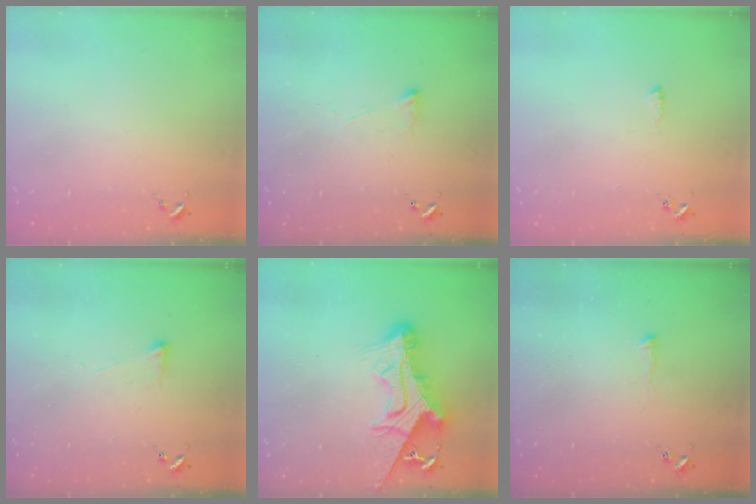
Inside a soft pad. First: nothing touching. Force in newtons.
{"total": 2.8, "press": 2.7, "slide": 0.7}
{"total": 4.5, "press": 4.4, "slide": 0.5}
{"total": 2.8, "press": 2.7, "slide": 0.7}
{"total": 17.0, "press": 16.9, "slide": 1.8}
{"total": 3.0, "press": 3.0, "slide": 0.5}